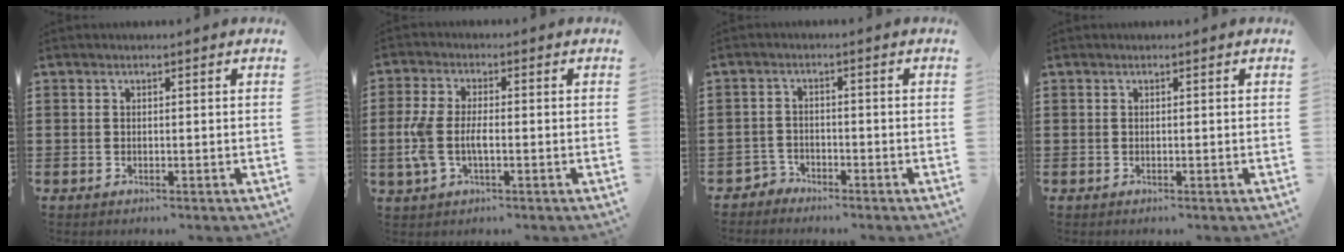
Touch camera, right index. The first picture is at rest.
{"total": 5.2, "force": [-0.9, 2.4, 4.5], "torque": [-0.115, -0.006, -0.025]}
{"total": 2.2, "force": [-2.1, 0.8, -0.2], "torque": [-0.006, 0.003, -0.046]}
{"total": 0.0}